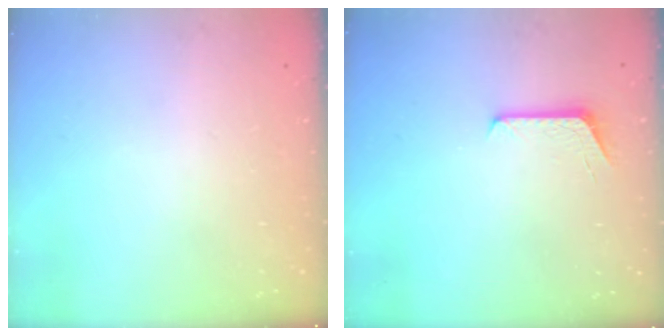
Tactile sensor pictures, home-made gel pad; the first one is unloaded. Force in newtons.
{"total": 6.0, "press": 6.0, "slide": 0.5}